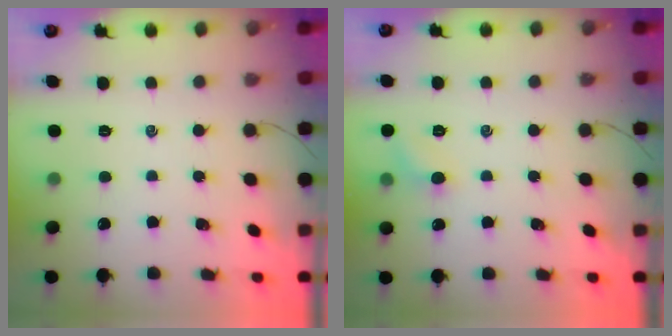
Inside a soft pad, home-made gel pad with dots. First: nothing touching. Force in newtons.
{"total": 5.5, "press": 5.2, "slide": 1.8}